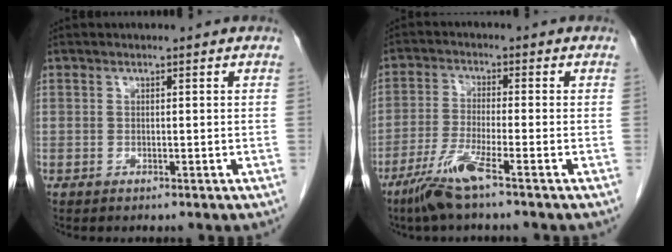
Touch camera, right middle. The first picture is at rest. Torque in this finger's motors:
{"motor_torque": [0.78, -0.67, 0.12, 0.07]}